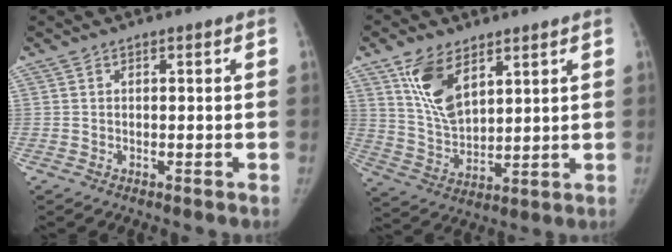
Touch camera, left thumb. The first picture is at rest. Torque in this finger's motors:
{"motor_torque": [0.68, -0.47, 1.14, -0.90, 0.36]}